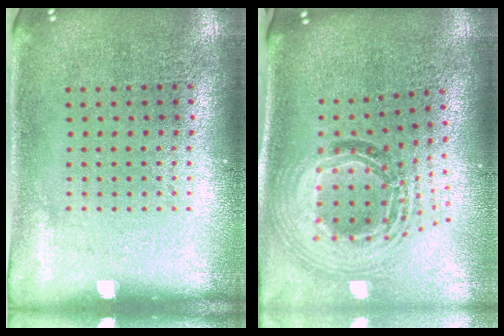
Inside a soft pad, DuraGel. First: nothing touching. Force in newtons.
{"total": 1.9, "press": 1.6, "slide": 1.0}